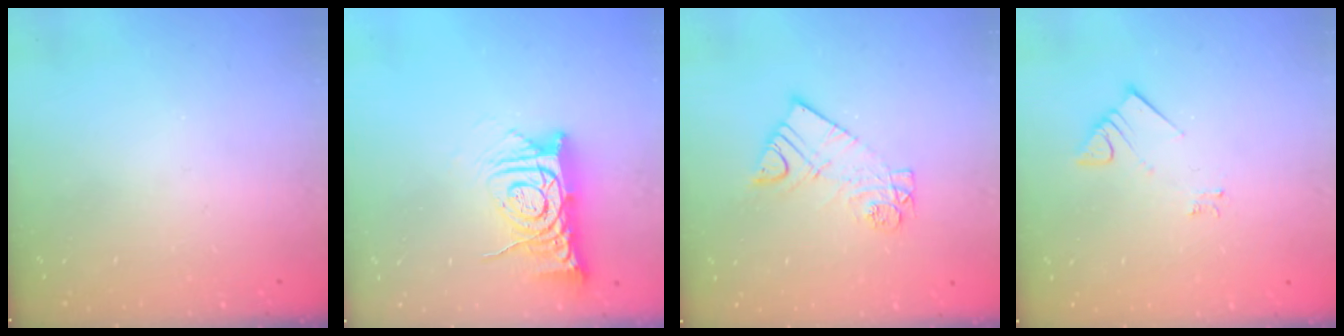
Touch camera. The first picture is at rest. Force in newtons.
{"total": 12.0, "press": 11.9, "slide": 1.2}
{"total": 9.9, "press": 9.9, "slide": 0.7}
{"total": 3.3, "press": 3.3, "slide": 0.1}